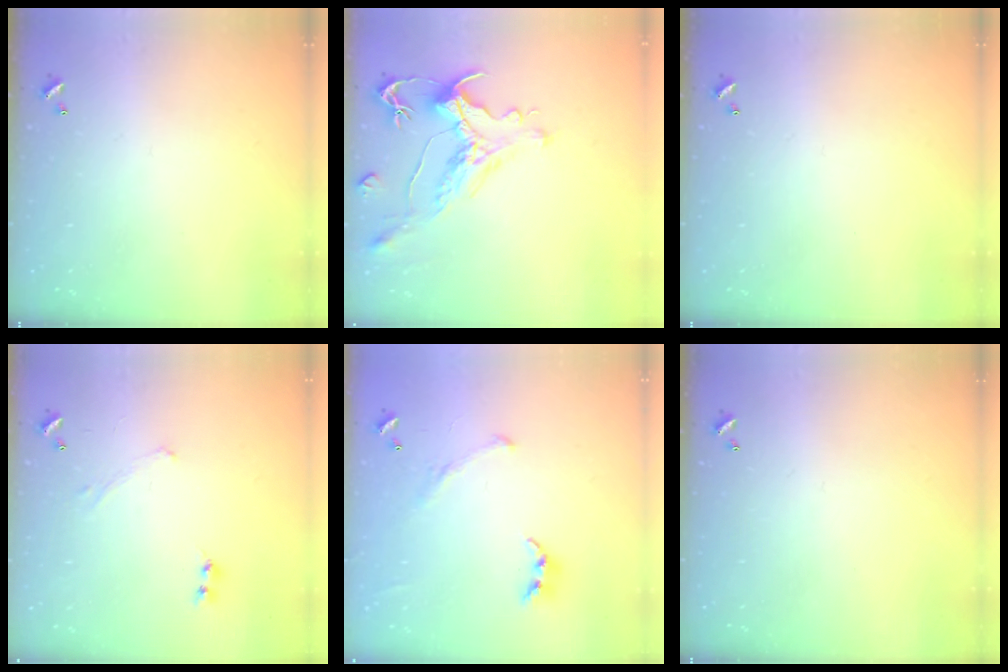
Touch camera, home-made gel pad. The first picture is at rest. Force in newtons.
{"total": 1.3, "press": 0.1, "slide": 1.3}
{"total": 0.0}
{"total": 0.7, "press": 0.7, "slide": 0.3}
{"total": 2.3, "press": 2.1, "slide": 1.0}
{"total": 0.0}